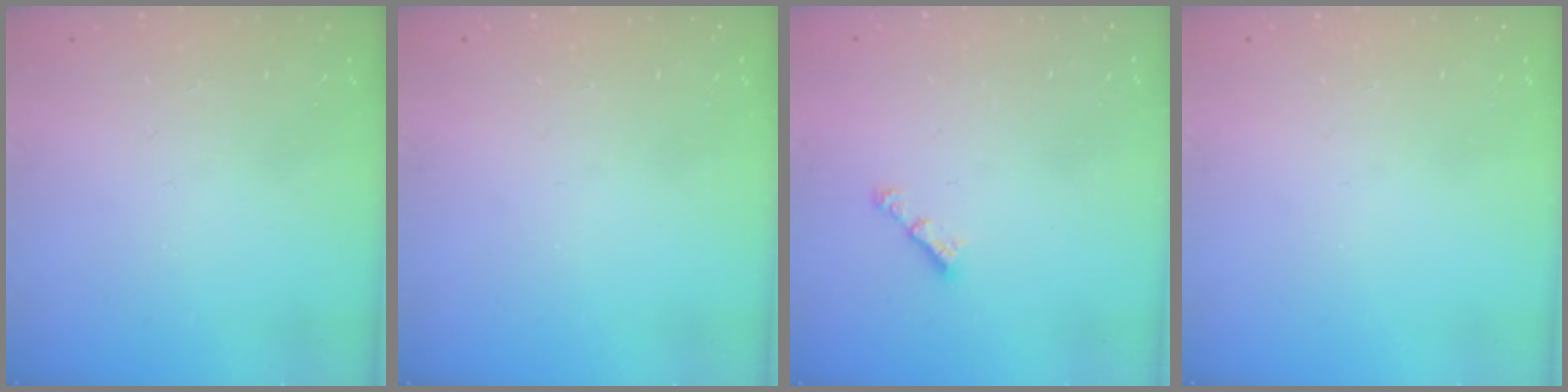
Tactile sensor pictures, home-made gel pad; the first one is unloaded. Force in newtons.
{"total": 0.0}
{"total": 3.1, "press": 3.1, "slide": 0.1}
{"total": 0.0}